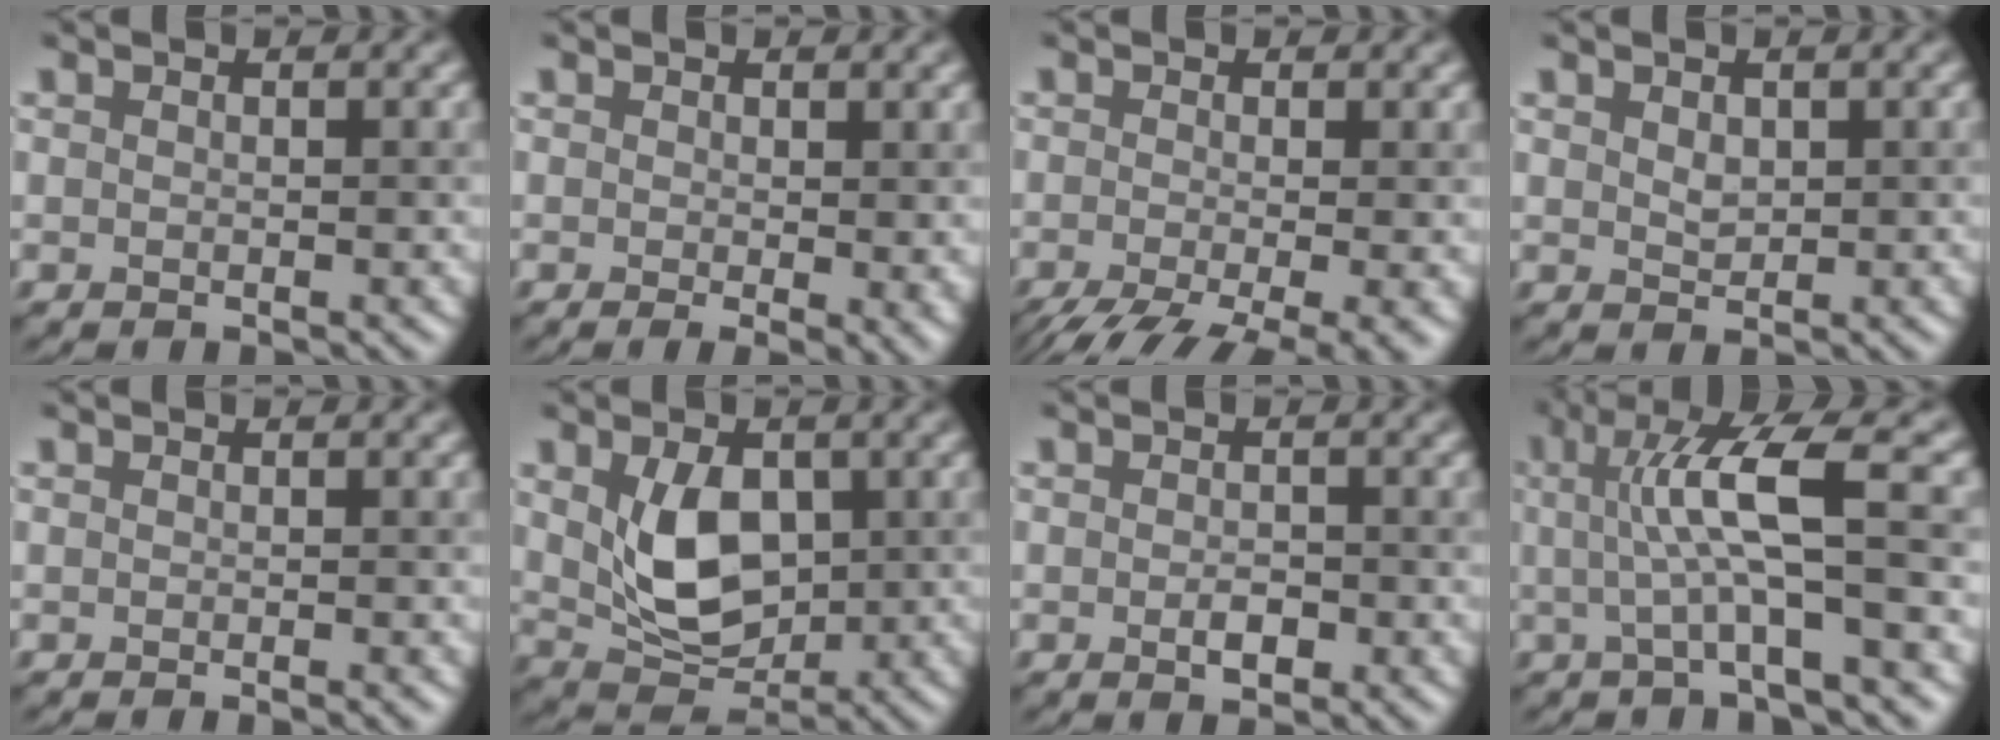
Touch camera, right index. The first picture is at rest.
{"total": 2.4, "force": [-0.1, 0.4, 2.3], "torque": [-0.036, -0.014, 0.004]}
{"total": 8.1, "force": [-4.1, 2.9, 6.4], "torque": [-0.100, -0.020, -0.057]}
{"total": 0.7, "force": [0.4, 0.5, 0.2], "torque": [-0.009, -0.003, 0.018]}
{"total": 0.5, "force": [-0.2, 0.3, 0.4], "torque": [-0.003, -0.009, -0.009]}
{"total": 5.4, "force": [0.6, 3.7, 3.9], "torque": [-0.087, -0.009, 0.028]}
{"total": 1.0, "force": [-0.5, 0.5, 0.7], "torque": [-0.023, -0.003, -0.006]}
{"total": 6.3, "force": [0.7, 1.0, 6.2], "torque": [-0.116, 0.007, 0.015]}